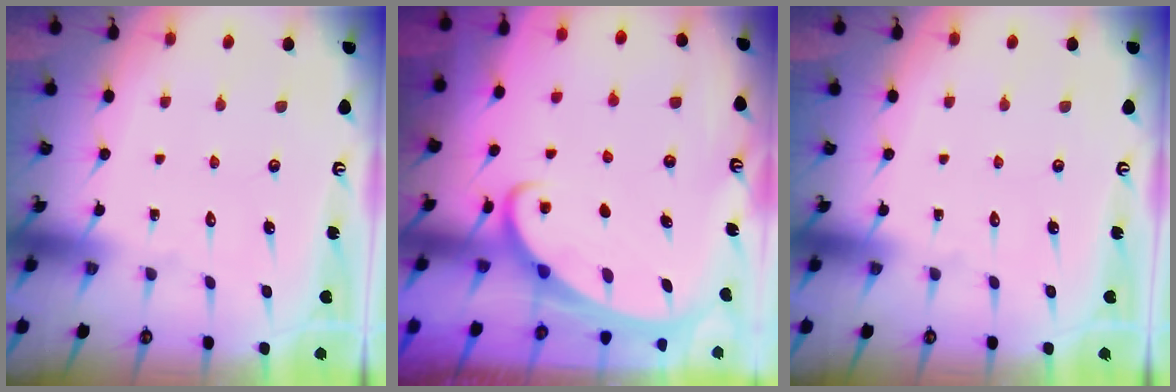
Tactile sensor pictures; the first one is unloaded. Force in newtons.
{"total": 2.1, "press": 2.1, "slide": 0.3}
{"total": 0.0}